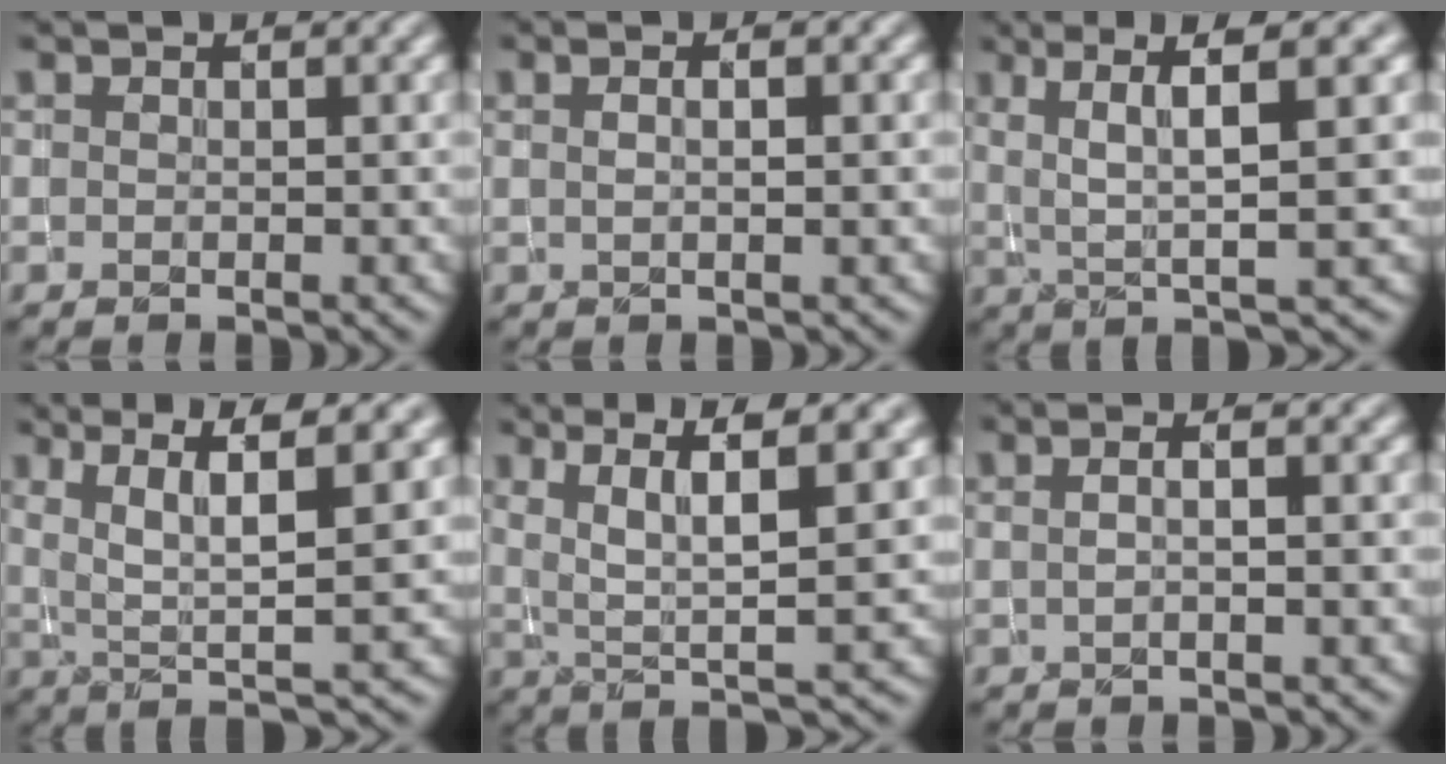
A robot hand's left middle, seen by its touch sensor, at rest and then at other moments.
{"total": 2.8, "force": [0.9, 1.2, 2.4], "torque": [-0.019, 0.007, -0.003]}
{"total": 6.2, "force": [1.9, 0.9, 5.9], "torque": [-0.100, 0.007, 0.033]}
{"total": 6.6, "force": [2.1, 1.1, 6.2], "torque": [-0.101, 0.003, 0.042]}
{"total": 6.6, "force": [2.3, 1.1, 6.2], "torque": [-0.103, 0.003, 0.045]}
{"total": 3.8, "force": [0.9, 1.8, 3.2], "torque": [-0.026, 0.018, -0.014]}